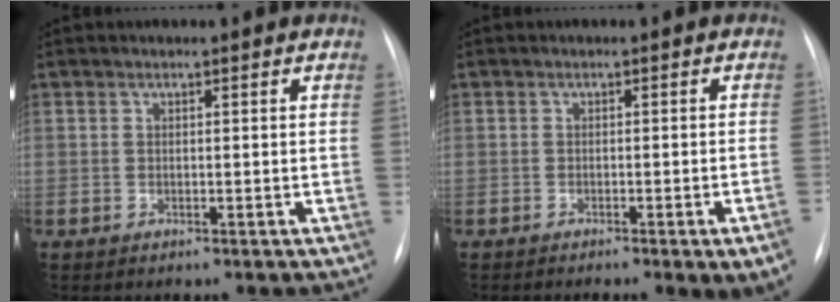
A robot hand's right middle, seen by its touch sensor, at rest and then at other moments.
{"total": 5.7, "force": [-3.4, -0.1, 4.6], "torque": [-0.046, -0.007, -0.044]}